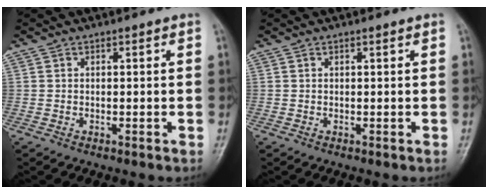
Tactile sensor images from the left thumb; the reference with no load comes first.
{"total": 0.0}